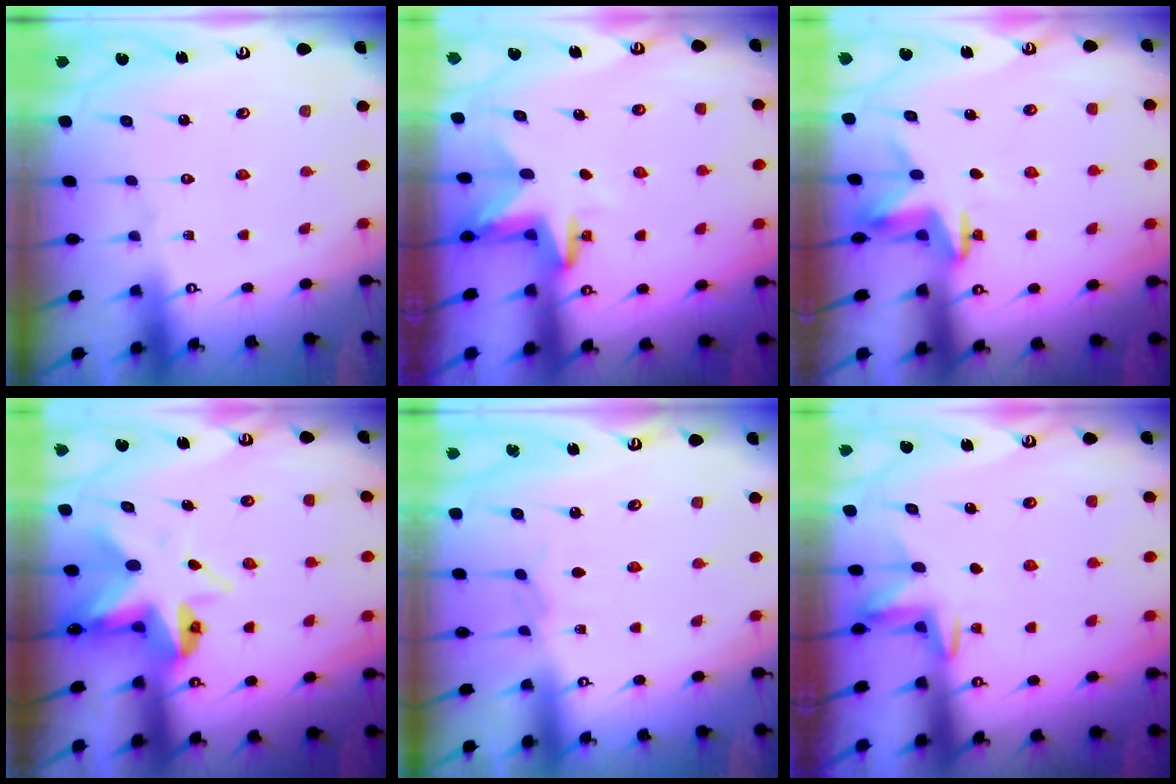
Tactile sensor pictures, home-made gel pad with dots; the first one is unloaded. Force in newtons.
{"total": 3.2, "press": 3.2, "slide": 0.1}
{"total": 3.4, "press": 3.4, "slide": 0.3}
{"total": 6.5, "press": 6.4, "slide": 0.8}
{"total": 2.6, "press": 2.6, "slide": 0.4}
{"total": 2.6, "press": 2.6, "slide": 0.4}